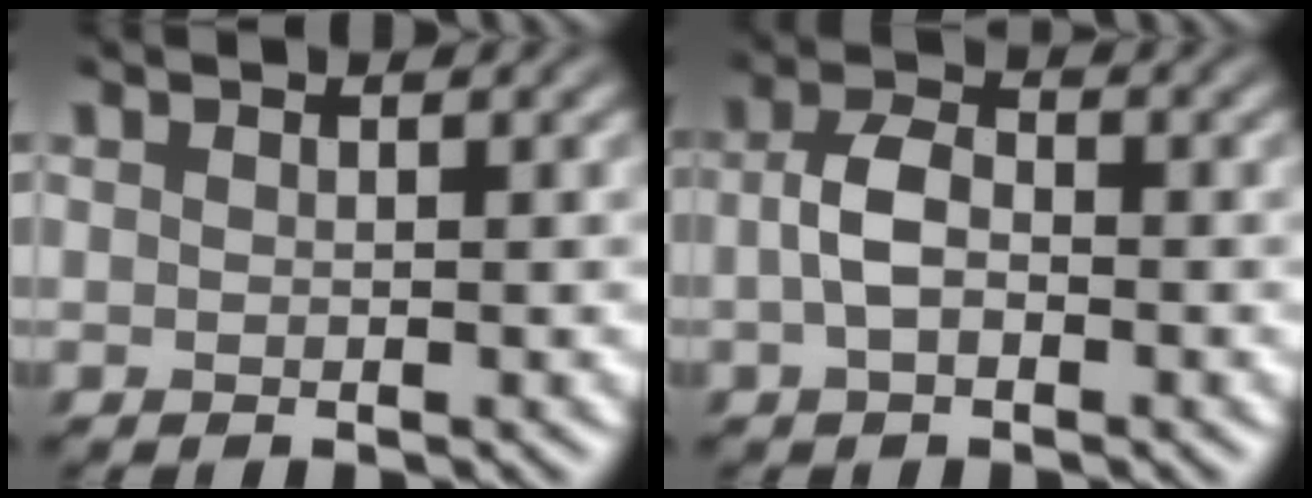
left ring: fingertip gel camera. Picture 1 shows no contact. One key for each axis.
{"total": 3.4, "fx": -1.8, "fy": 1.9, "fz": 2.2, "tx": -0.047, "ty": -0.004, "tz": -0.042}